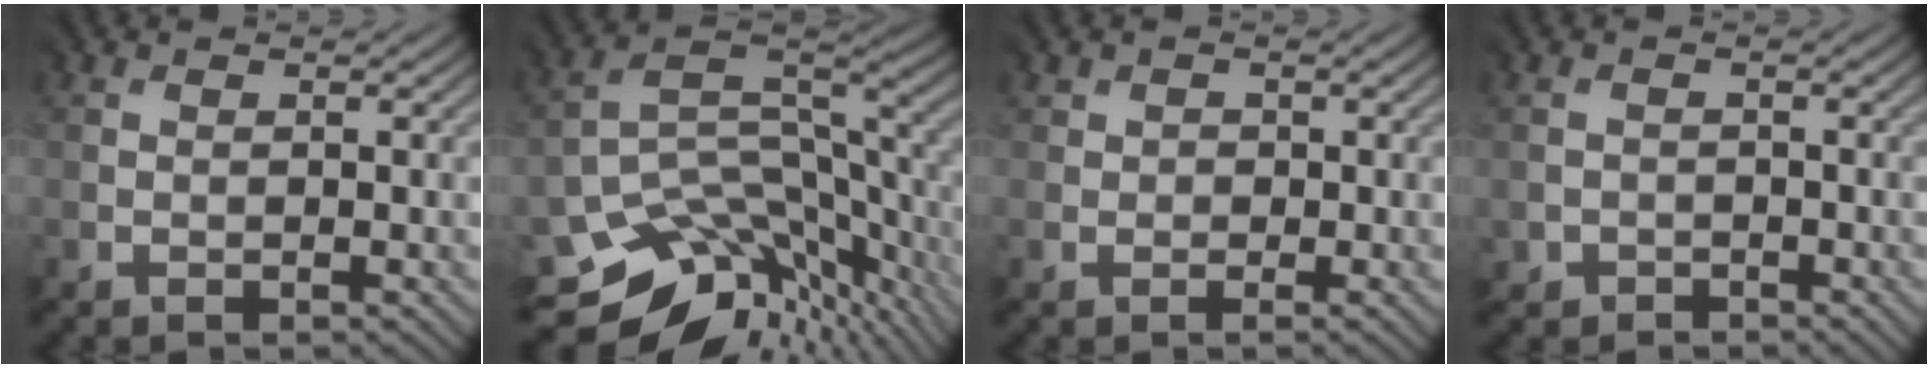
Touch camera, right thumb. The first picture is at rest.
{"total": 14.3, "force": [-9.1, 8.1, 7.6], "torque": [-0.162, -0.035, -0.129]}
{"total": 0.9, "force": [0.0, 0.8, 0.4], "torque": [-0.001, -0.002, -0.001]}
{"total": 1.1, "force": [-0.8, 0.7, -0.3], "torque": [0.004, -0.004, -0.015]}